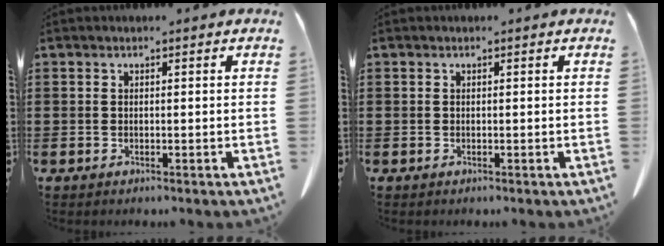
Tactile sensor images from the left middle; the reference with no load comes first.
{"total": 0.0}